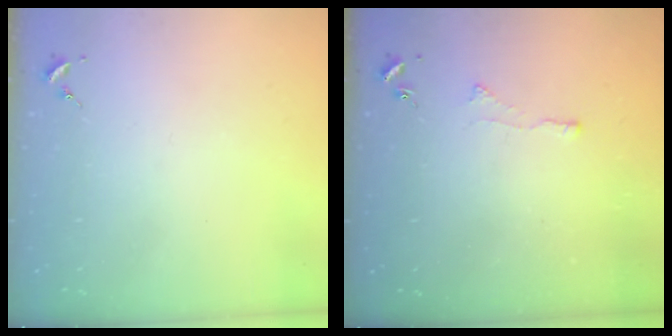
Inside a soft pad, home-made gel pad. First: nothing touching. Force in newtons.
{"total": 2.6, "press": 2.5, "slide": 0.6}